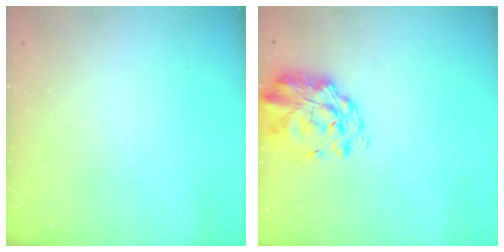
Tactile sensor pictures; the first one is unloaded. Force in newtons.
{"total": 3.1, "press": 2.6, "slide": 1.7}